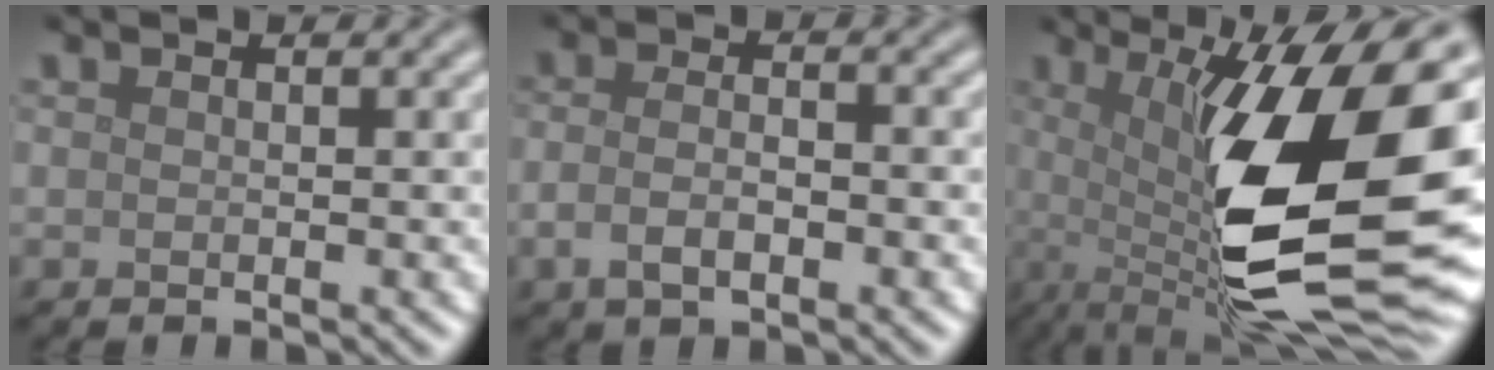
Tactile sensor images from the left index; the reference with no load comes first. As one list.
[{"total": 3.2, "force": [-1.1, 1.4, 2.6], "torque": [-0.056, -0.005, -0.023]}, {"total": 18.0, "force": [0.3, 6.0, 17.0], "torque": [-0.258, -0.011, 0.017]}]